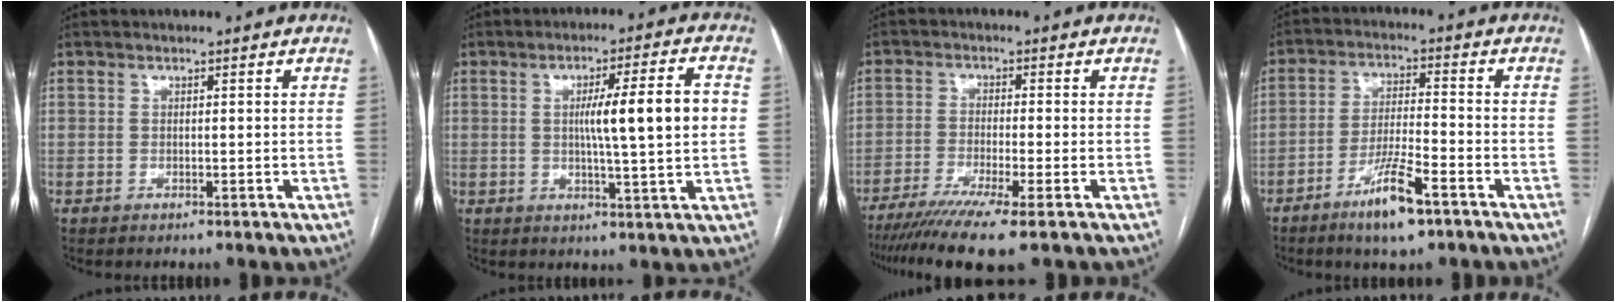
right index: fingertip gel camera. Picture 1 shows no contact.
{"total": 10.8, "force": [1.0, -0.2, 10.7], "torque": [-0.163, 0.007, 0.015]}
{"total": 10.0, "force": [-7.1, -0.6, 7.0], "torque": [-0.112, -0.024, -0.115]}
{"total": 8.7, "force": [-5.4, 1.0, 6.7], "torque": [-0.128, -0.010, -0.094]}